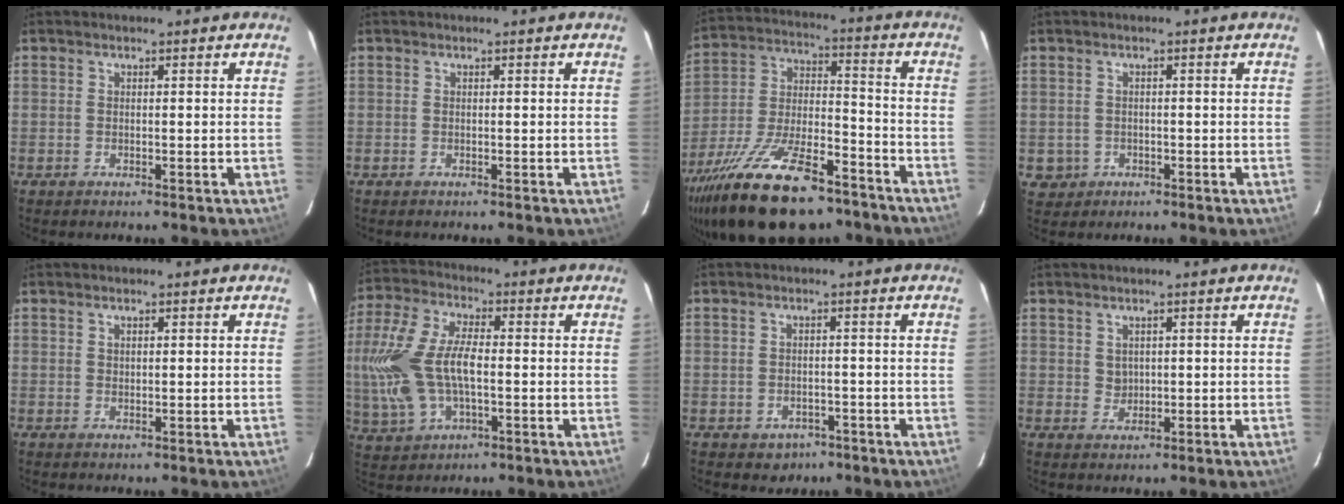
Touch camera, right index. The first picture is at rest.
{"total": 0.0}
{"total": 26.5, "force": [-18.2, 10.1, 16.5], "torque": [-0.315, -0.028, -0.286]}
{"total": 3.4, "force": [-0.6, 3.3, 0.5], "torque": [-0.016, 0.005, -0.001]}
{"total": 0.9, "force": [0.5, 0.6, 0.5], "torque": [-0.006, 0.003, 0.009]}
{"total": 16.7, "force": [-1.1, 8.9, 14.1], "torque": [-0.316, 0.006, -0.013]}
{"total": 4.1, "force": [-2.2, 3.4, 0.9], "torque": [-0.030, 0.006, -0.020]}
{"total": 2.0, "force": [0.8, 1.8, 0.4], "torque": [-0.002, 0.005, 0.019]}